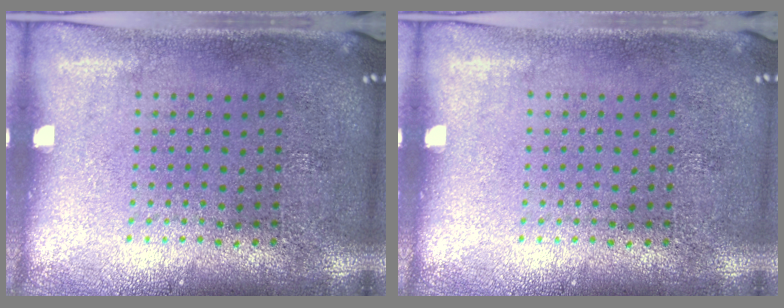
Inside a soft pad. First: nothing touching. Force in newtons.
{"total": 0.0}